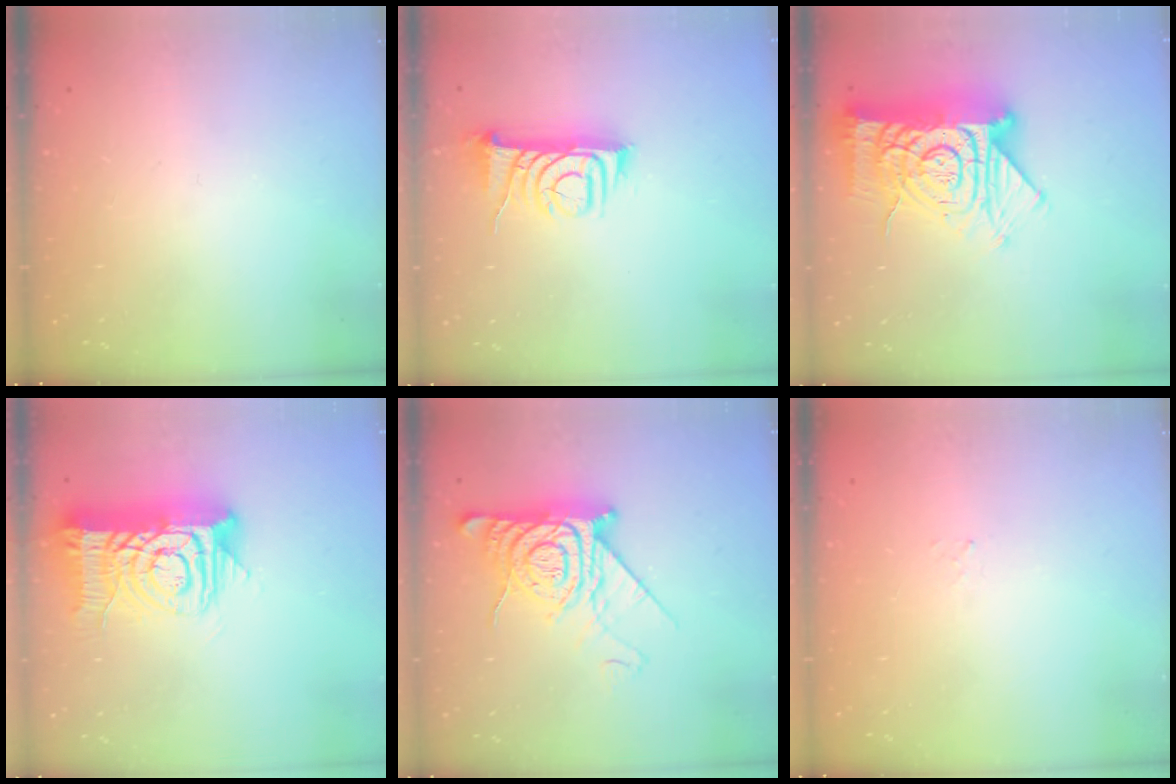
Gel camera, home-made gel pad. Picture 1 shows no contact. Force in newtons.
{"total": 8.1, "press": 8.1, "slide": 0.6}
{"total": 21.4, "press": 21.3, "slide": 2.0}
{"total": 16.0, "press": 15.9, "slide": 1.6}
{"total": 15.0, "press": 15.0, "slide": 1.3}
{"total": 1.5, "press": 1.5, "slide": 0.2}